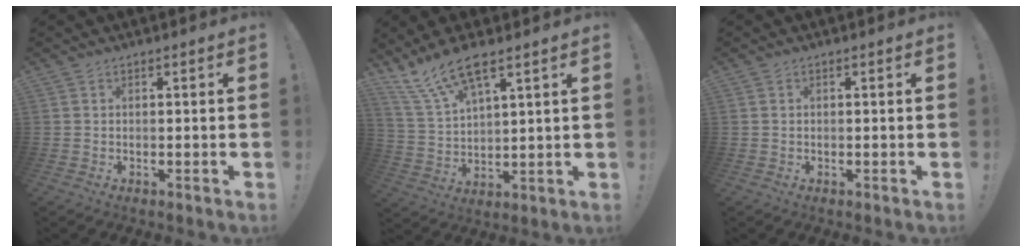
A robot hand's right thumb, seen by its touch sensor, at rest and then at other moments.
{"total": 11.6, "force": [8.9, 3.2, 6.7], "torque": [-0.142, -0.042, 0.163]}
{"total": 0.0}